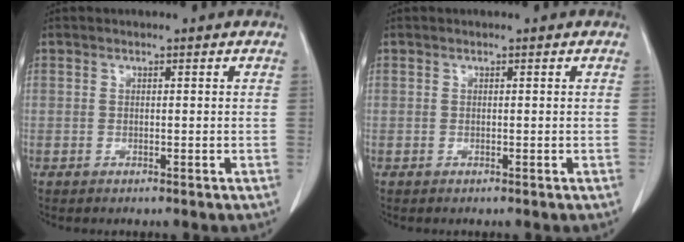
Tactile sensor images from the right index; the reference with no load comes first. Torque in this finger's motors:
{"motor_torque": [0.00, 0.00, 0.01, 0.00]}